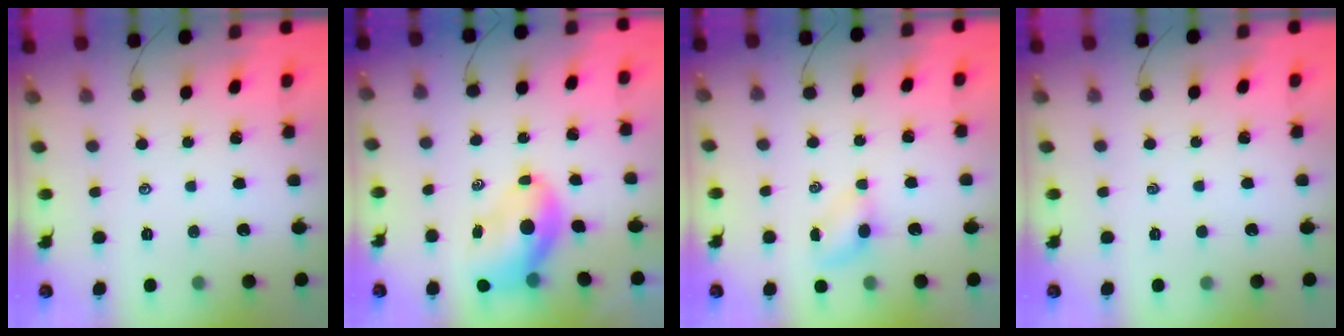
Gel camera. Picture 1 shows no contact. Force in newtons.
{"total": 7.4, "press": 7.2, "slide": 2.0}
{"total": 3.9, "press": 3.8, "slide": 1.0}
{"total": 0.0}